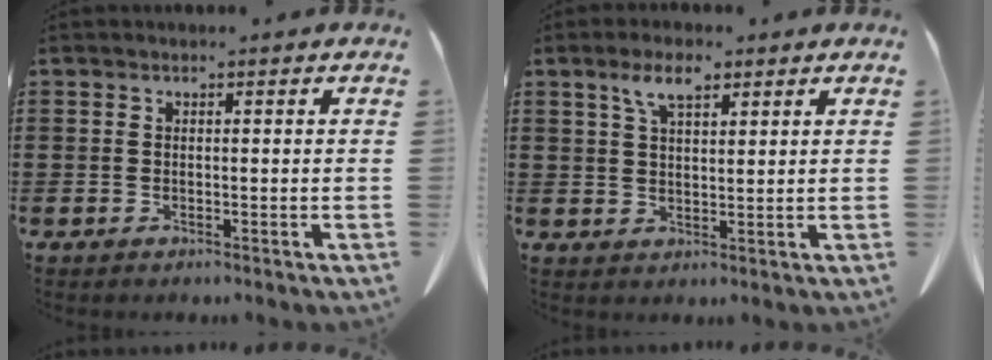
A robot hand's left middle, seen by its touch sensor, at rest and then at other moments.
{"total": 5.0, "force": [3.0, 1.7, 3.6], "torque": [-0.079, 0.008, 0.052]}